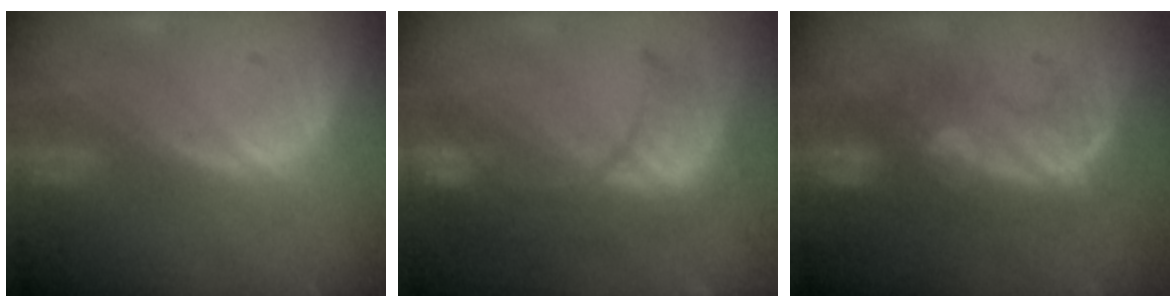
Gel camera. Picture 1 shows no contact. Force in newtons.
{"total": 10.4, "press": 9.2, "slide": 5.0}
{"total": 7.9, "press": 7.8, "slide": 1.3}